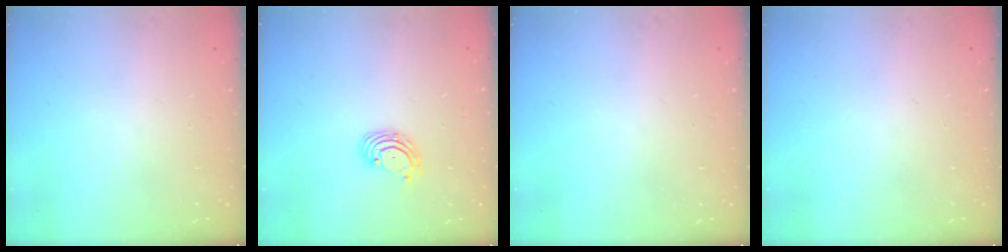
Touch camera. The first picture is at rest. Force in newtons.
{"total": 3.3, "press": 3.2, "slide": 0.5}
{"total": 0.0}
{"total": 0.0}